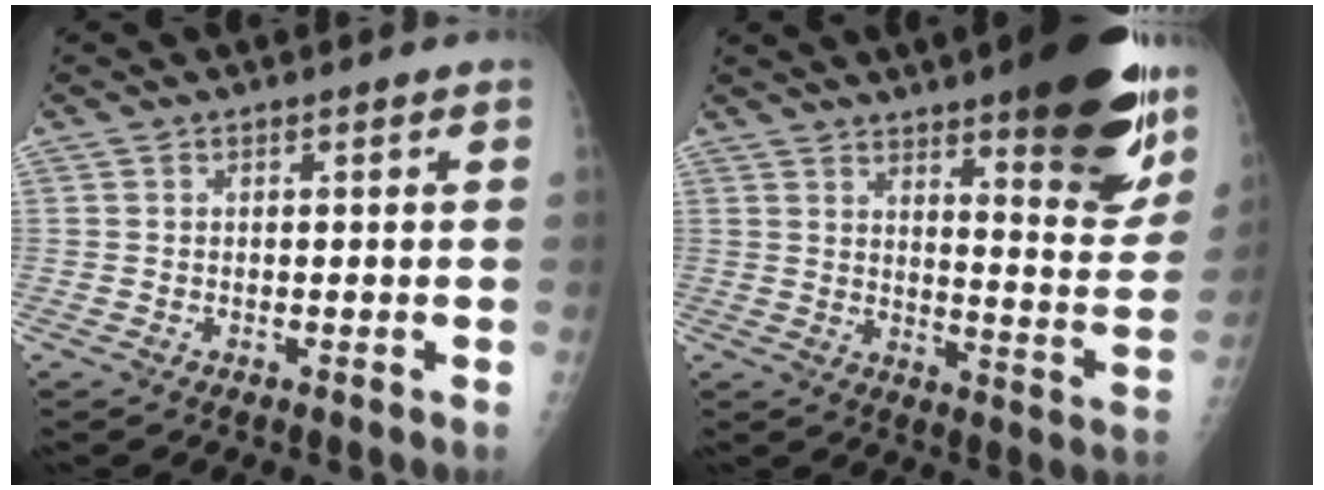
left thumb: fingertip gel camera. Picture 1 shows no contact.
{"total": 21.7, "force": [13.6, 5.0, 16.2], "torque": [-0.185, -0.076, 0.187]}